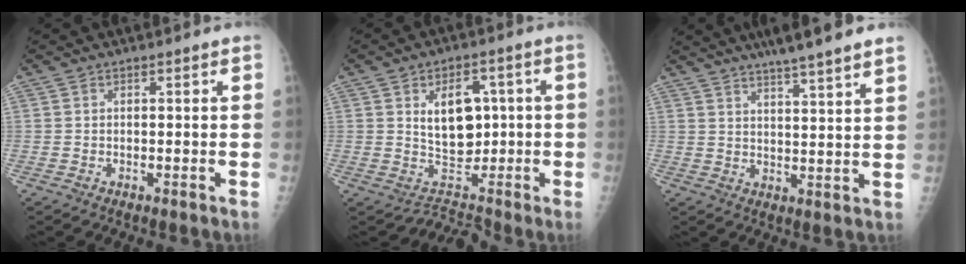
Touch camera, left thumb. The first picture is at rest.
{"total": 9.4, "force": [0.1, 7.2, 6.0], "torque": [-0.053, 0.011, 0.012]}
{"total": 11.9, "force": [9.4, 0.6, 7.2], "torque": [-0.100, -0.023, 0.127]}